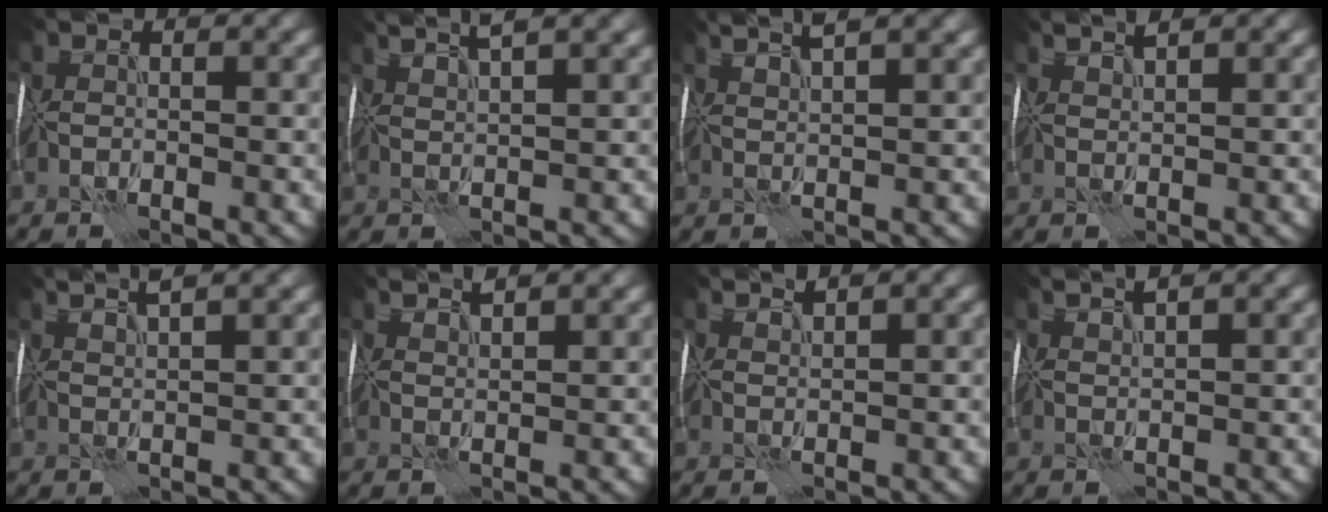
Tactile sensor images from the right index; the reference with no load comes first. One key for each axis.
{"total": 5.5, "fx": 4.1, "fy": 1.1, "fz": 3.5, "tx": -0.038, "ty": 0.030, "tz": 0.047}
{"total": 5.7, "fx": 4.2, "fy": 1.4, "fz": 3.6, "tx": -0.038, "ty": 0.034, "tz": 0.048}
{"total": 2.7, "fx": 2.3, "fy": 0.1, "fz": 1.5, "tx": -0.021, "ty": 0.016, "tz": 0.036}
{"total": 5.0, "fx": 3.8, "fy": 1.1, "fz": 3.0, "tx": -0.032, "ty": 0.029, "tz": 0.042}
{"total": 3.5, "fx": 3.1, "fy": 0.4, "fz": 1.5, "tx": -0.019, "ty": 0.022, "tz": 0.036}
{"total": 2.0, "fx": 1.9, "fy": -0.2, "fz": 0.5, "tx": -0.009, "ty": 0.006, "tz": 0.038}
{"total": 3.0, "fx": 2.4, "fy": 0.2, "fz": 1.8, "tx": -0.026, "ty": 0.020, "tz": 0.035}